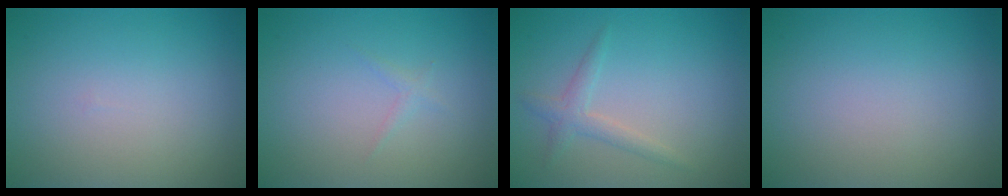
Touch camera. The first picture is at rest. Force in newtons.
{"total": 0.6, "press": 0.6, "slide": 0.0}
{"total": 1.7, "press": 1.7, "slide": 0.1}
{"total": 0.0}